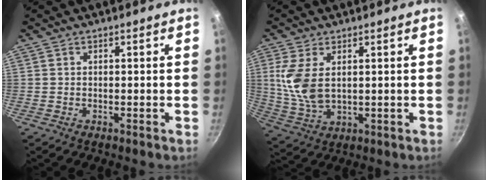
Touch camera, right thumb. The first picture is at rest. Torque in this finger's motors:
{"motor_torque": [-0.27, 0.66, 1.13, 0.38, 0.20]}